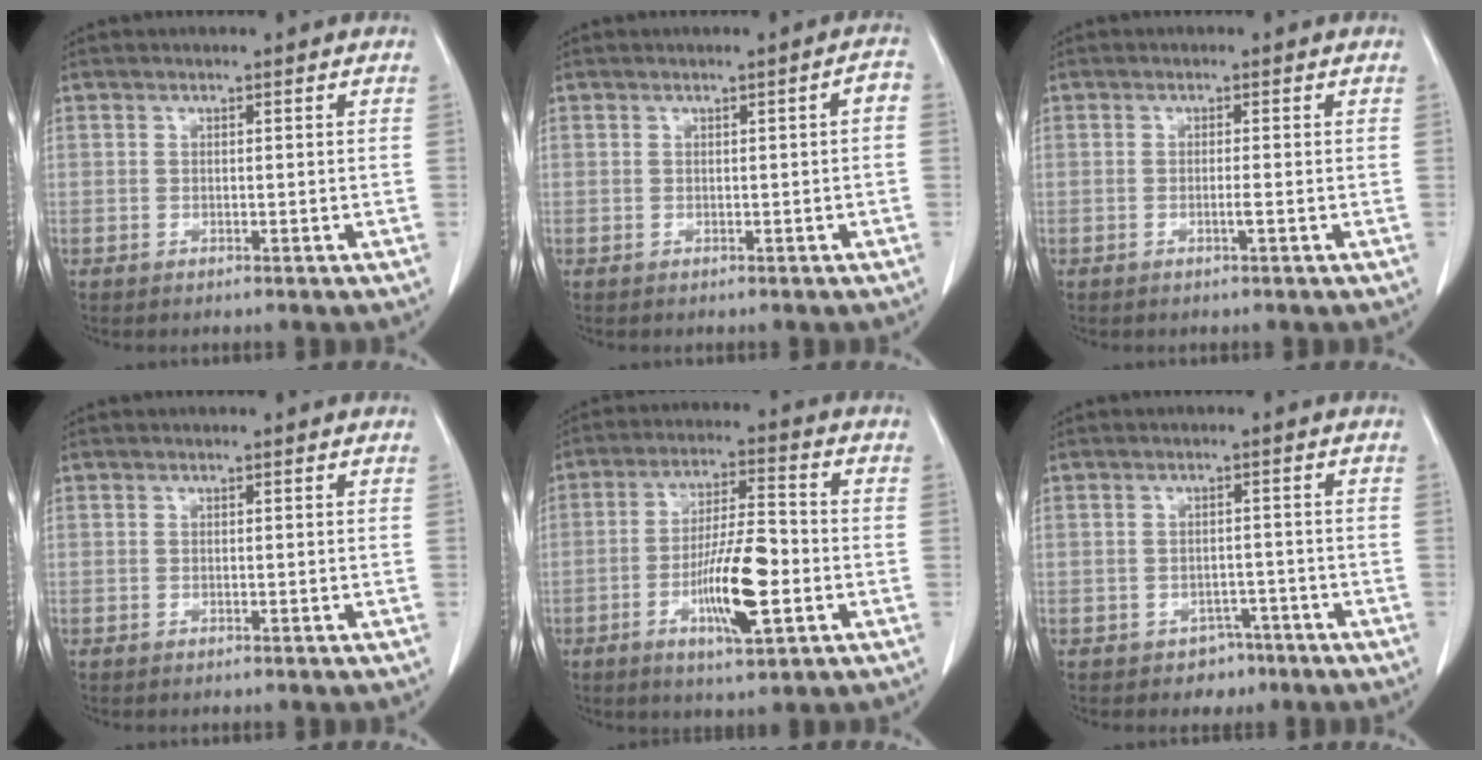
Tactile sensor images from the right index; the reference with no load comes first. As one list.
[{"total": 1.6, "force": [-0.1, 0.3, 1.6], "torque": [-0.016, 0.004, -0.002]}, {"total": 1.1, "force": [-0.5, -0.2, 1.0], "torque": [-0.020, -0.001, -0.007]}, {"total": 0.0}, {"total": 11.2, "force": [-3.4, 2.1, 10.5], "torque": [-0.192, -0.002, -0.056]}, {"total": 3.2, "force": [-2.0, 2.5, 0.5], "torque": [-0.001, 0.012, -0.021]}]